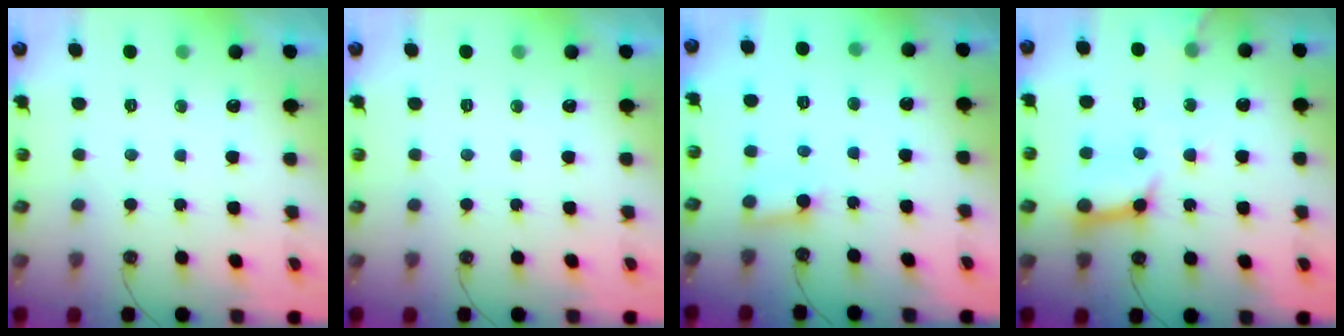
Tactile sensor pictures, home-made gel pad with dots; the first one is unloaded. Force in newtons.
{"total": 0.0}
{"total": 2.8, "press": 2.8, "slide": 0.3}
{"total": 11.8, "press": 11.7, "slide": 1.4}